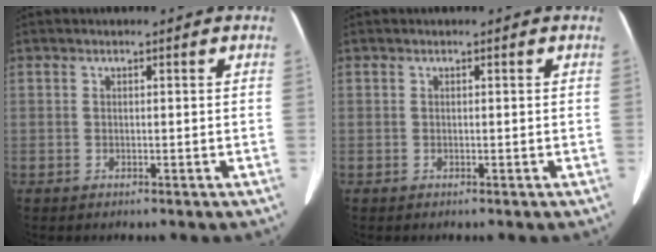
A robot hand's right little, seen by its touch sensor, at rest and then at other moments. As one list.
[{"total": 0.0}]